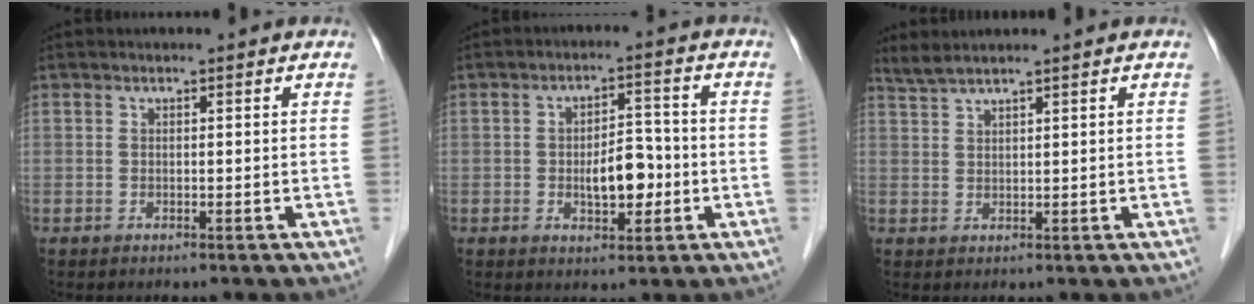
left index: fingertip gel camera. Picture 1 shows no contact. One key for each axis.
{"total": 5.8, "fx": -1.2, "fy": 2.7, "fz": 5.0, "tx": -0.083, "ty": 0.007, "tz": -0.016}
{"total": 3.2, "fx": 2.8, "fy": -0.4, "fz": 1.3, "tx": -0.030, "ty": 0.020, "tz": 0.060}